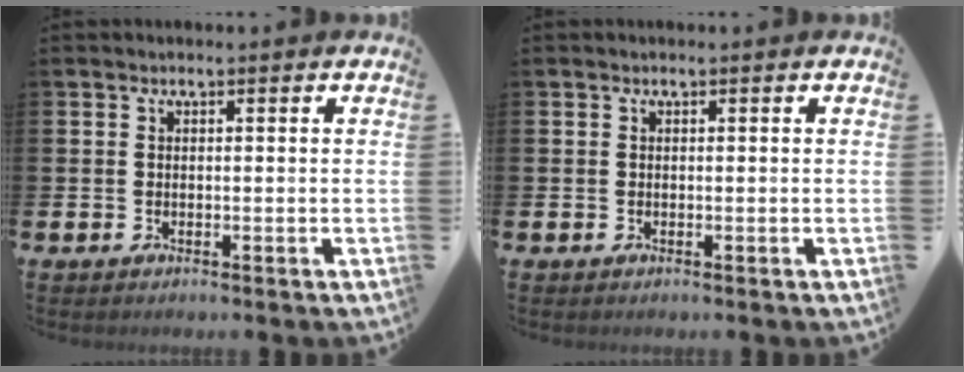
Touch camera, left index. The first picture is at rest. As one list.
[{"total": 0.0}]